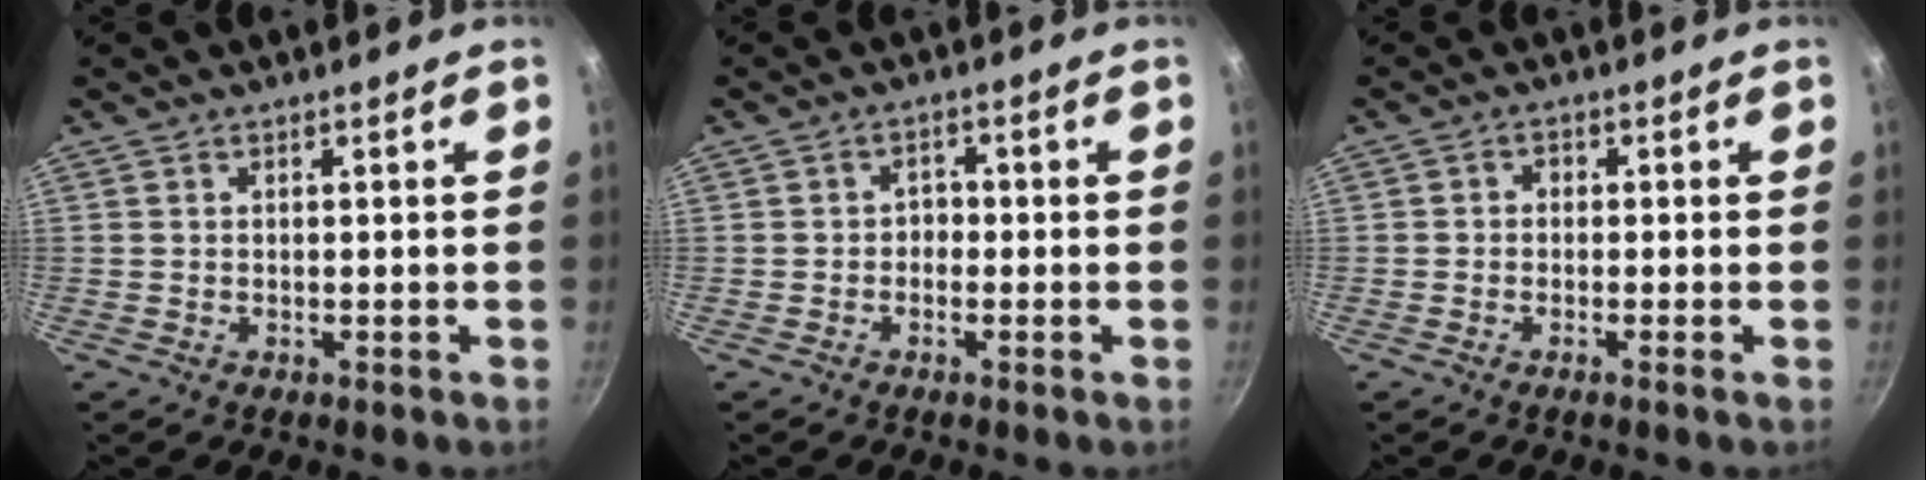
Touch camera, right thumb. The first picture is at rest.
{"total": 2.0, "force": [-0.8, 1.6, 0.8], "torque": [0.001, 0.011, -0.017]}
{"total": 1.4, "force": [-0.7, 0.6, 1.0], "torque": [-0.022, 0.010, -0.020]}